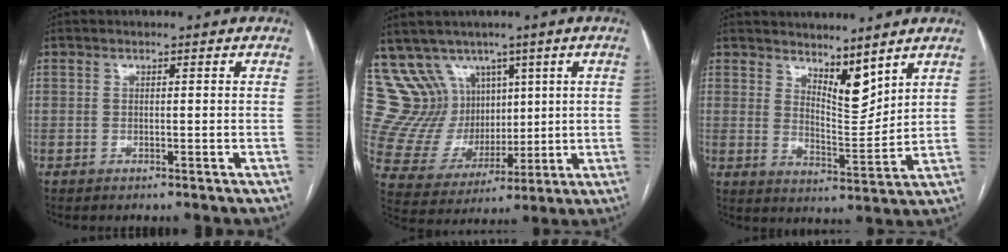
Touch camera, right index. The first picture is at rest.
{"total": 12.3, "force": [7.3, 9.2, 3.4], "torque": [-0.079, 0.049, 0.164]}
{"total": 6.8, "force": [5.4, 2.0, 3.6], "torque": [-0.062, -0.014, 0.101]}